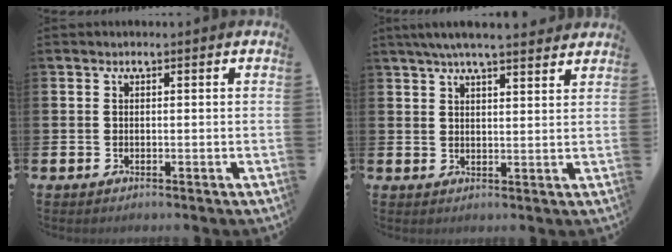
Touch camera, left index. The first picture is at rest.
{"total": 5.4, "force": [5.0, 0.3, 2.1], "torque": [-0.046, -0.014, 0.090]}